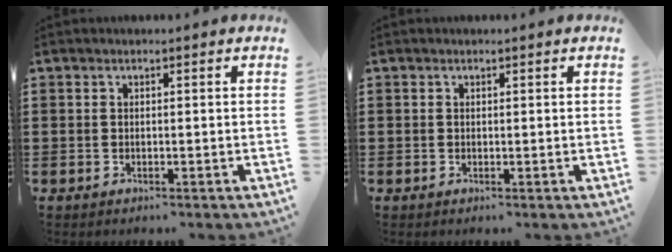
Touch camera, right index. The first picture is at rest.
{"total": 0.0}